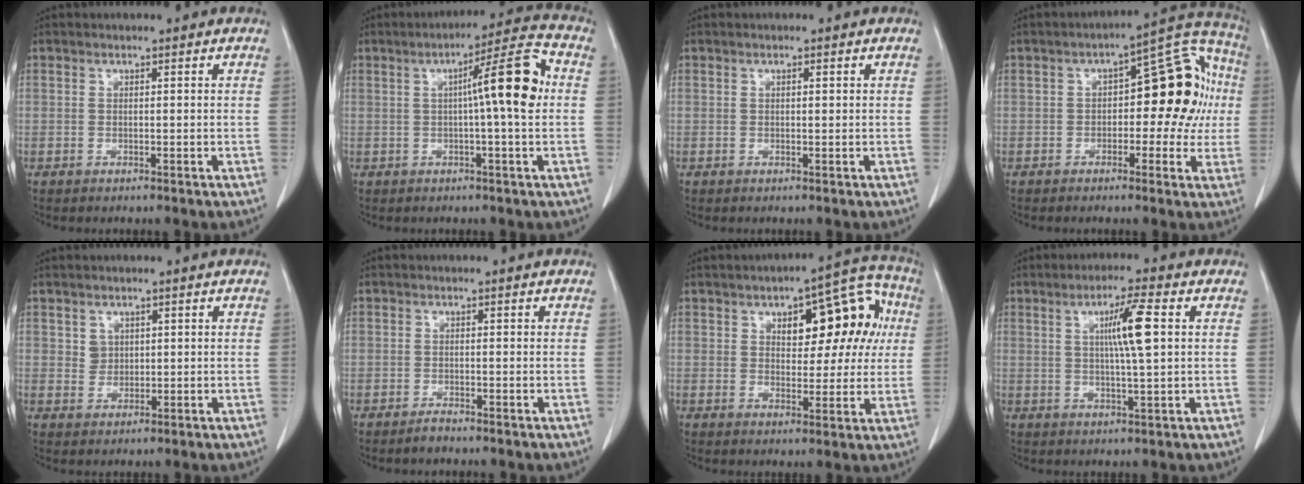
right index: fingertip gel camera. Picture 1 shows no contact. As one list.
[{"total": 9.7, "force": [0.9, 0.3, 9.7], "torque": [-0.141, 0.019, 0.007]}, {"total": 0.6, "force": [0.2, 0.2, 0.5], "torque": [-0.011, 0.000, 0.002]}, {"total": 14.3, "force": [0.7, 6.3, 12.8], "torque": [-0.155, 0.053, 0.010]}, {"total": 2.2, "force": [0.9, 1.9, 0.5], "torque": [0.000, -0.001, 0.019]}, {"total": 2.0, "force": [-1.9, 0.6, 0.2], "torque": [0.000, 0.000, -0.032]}, {"total": 12.7, "force": [3.6, 5.8, 10.6], "torque": [-0.121, 0.046, 0.048]}, {"total": 7.1, "force": [1.6, -0.1, 6.9], "torque": [-0.121, 0.000, 0.026]}]